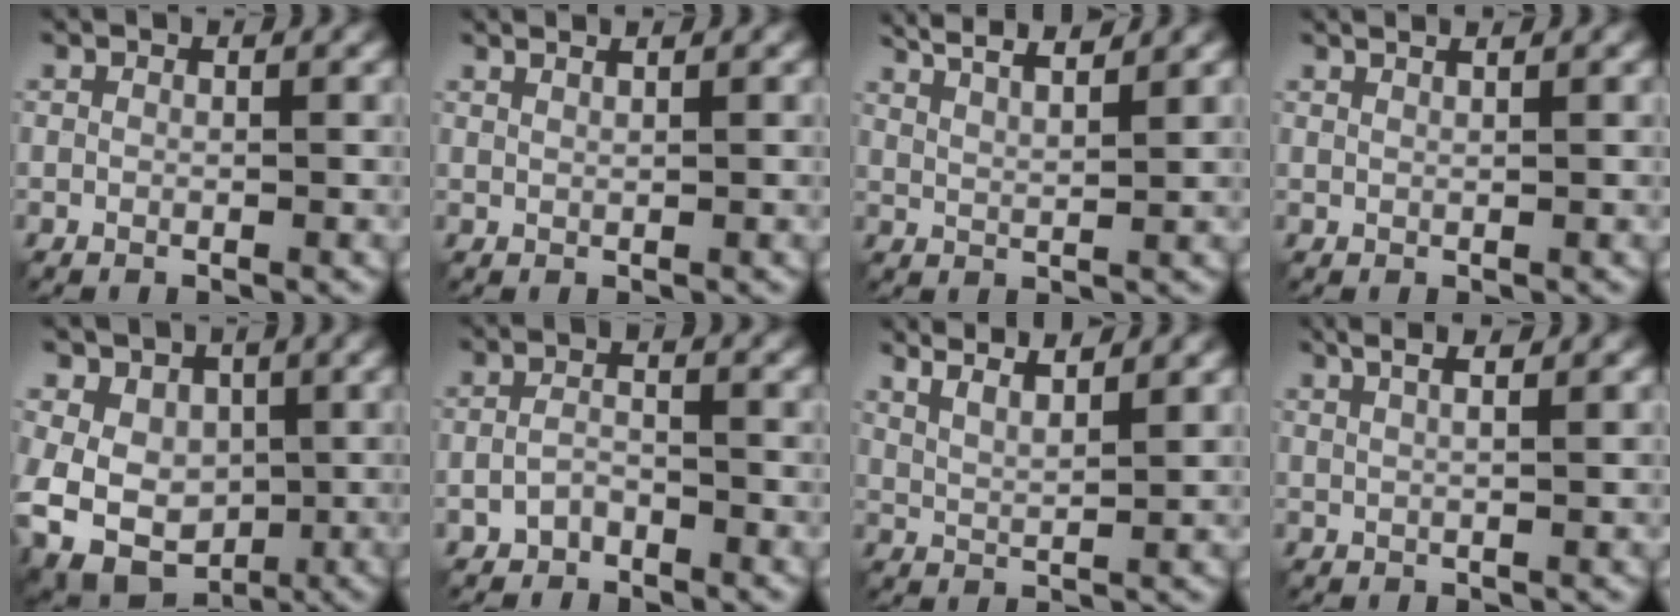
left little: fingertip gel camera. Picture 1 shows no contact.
{"total": 1.3, "force": [1.0, 0.3, 0.8], "torque": [-0.005, 0.001, 0.006]}
{"total": 7.0, "force": [5.3, 1.8, 4.3], "torque": [-0.045, 0.024, 0.047]}
{"total": 1.9, "force": [1.3, 0.6, 1.2], "torque": [-0.001, 0.007, 0.000]}
{"total": 8.8, "force": [-1.5, 7.4, 4.6], "torque": [-0.084, -0.002, -0.032]}
{"total": 1.9, "force": [-1.4, 0.8, 0.9], "torque": [-0.020, 0.001, -0.031]}
{"total": 5.3, "force": [4.1, 1.3, 3.1], "torque": [-0.040, 0.016, 0.047]}
{"total": 4.7, "force": [2.4, 1.8, 3.6], "torque": [-0.036, 0.031, 0.011]}